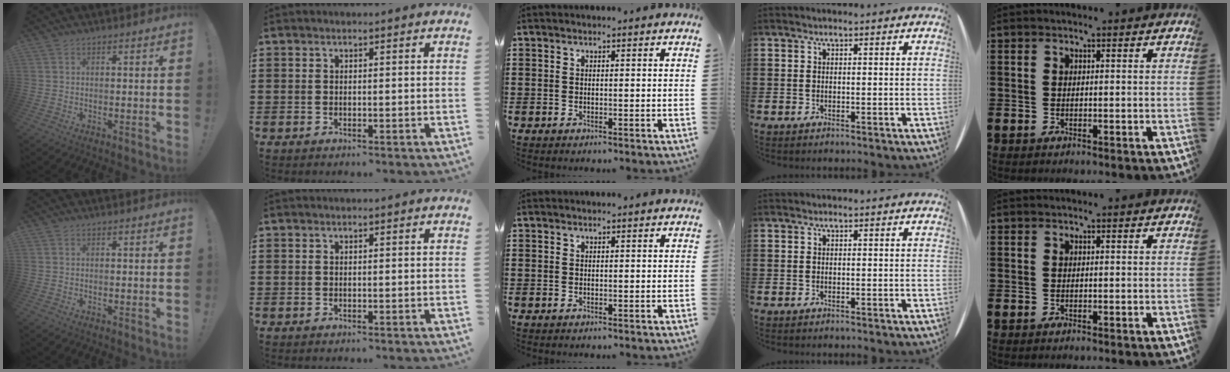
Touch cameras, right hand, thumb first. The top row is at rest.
{}